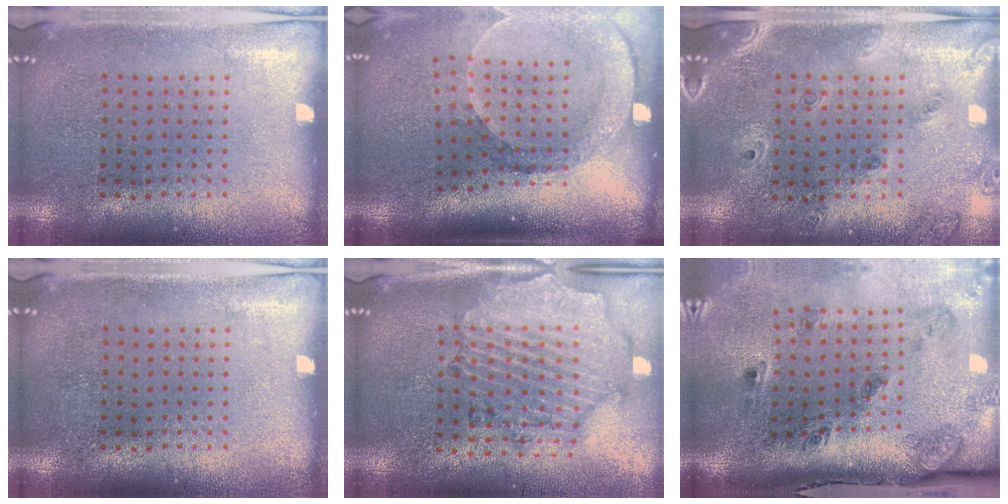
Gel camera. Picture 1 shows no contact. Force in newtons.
{"total": 2.7, "press": 2.0, "slide": 1.8}
{"total": 1.5, "press": 1.5, "slide": 0.4}
{"total": 0.0}
{"total": 1.7, "press": 1.6, "slide": 0.3}
{"total": 2.9, "press": 1.8, "slide": 2.3}